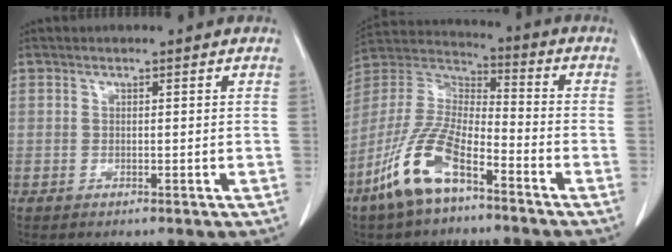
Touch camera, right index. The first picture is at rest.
{"total": 13.3, "force": [-7.9, 4.1, 9.9], "torque": [-0.219, -0.007, -0.156]}